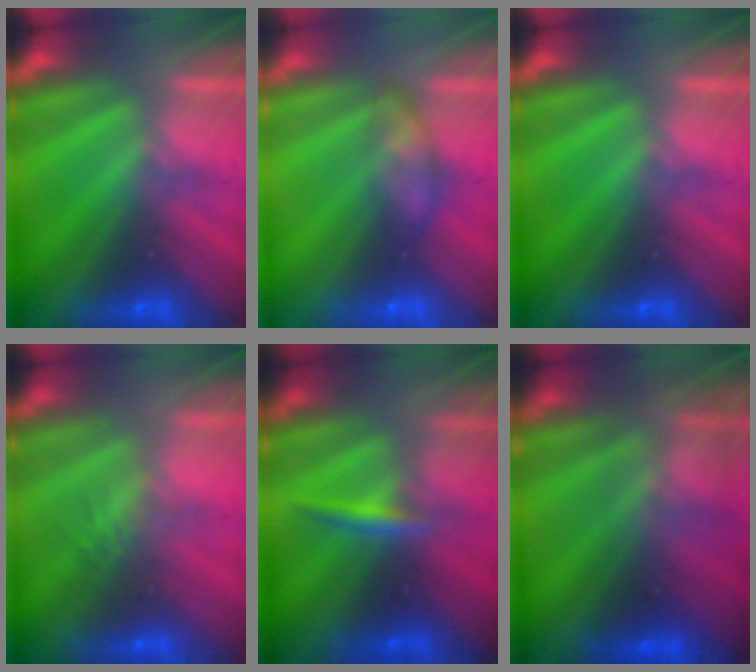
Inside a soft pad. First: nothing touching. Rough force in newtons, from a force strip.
{"total": 2.3}
{"total": 0.0}
{"total": 2.8}
{"total": 2.3}
{"total": 4.2}